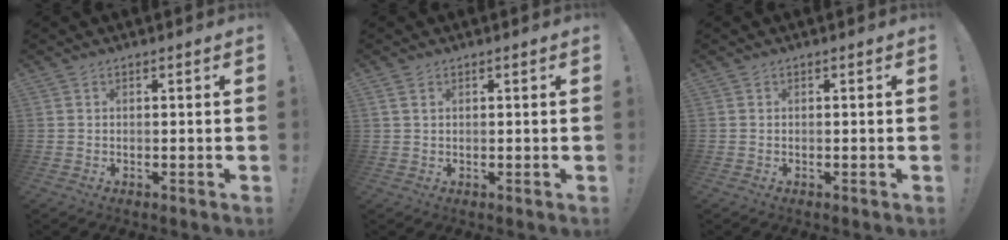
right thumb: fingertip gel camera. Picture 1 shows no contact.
{"total": 1.9, "force": [1.0, 1.1, 1.3], "torque": [-0.032, 0.006, 0.020]}
{"total": 0.0}